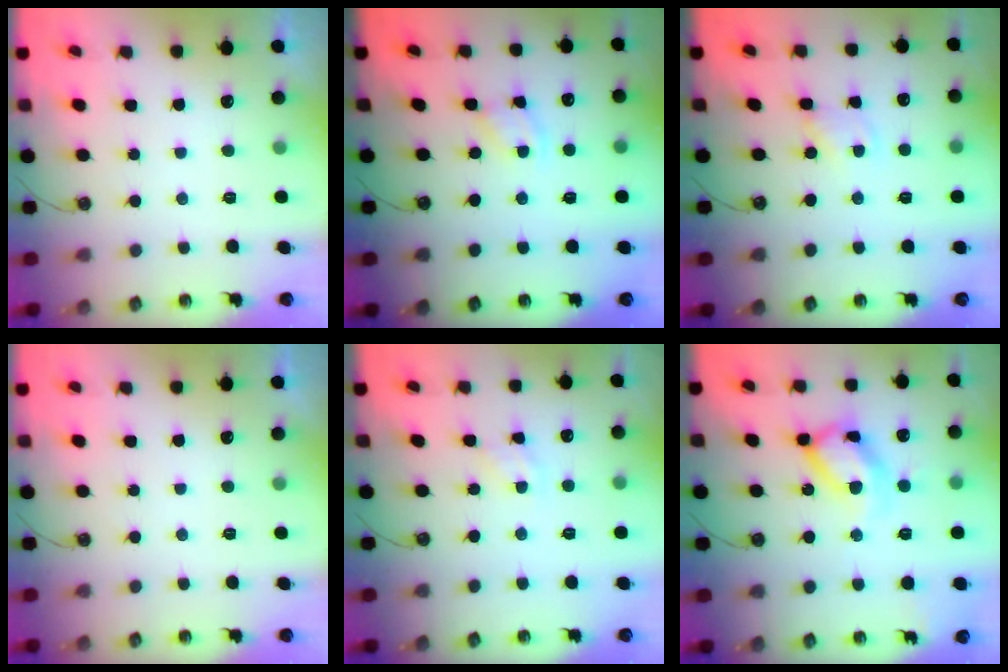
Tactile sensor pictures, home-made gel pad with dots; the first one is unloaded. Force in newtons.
{"total": 2.1, "press": 2.1, "slide": 0.3}
{"total": 1.2, "press": 1.1, "slide": 0.2}
{"total": 0.0}
{"total": 3.1, "press": 3.1, "slide": 0.4}
{"total": 15.9, "press": 15.9, "slide": 1.1}